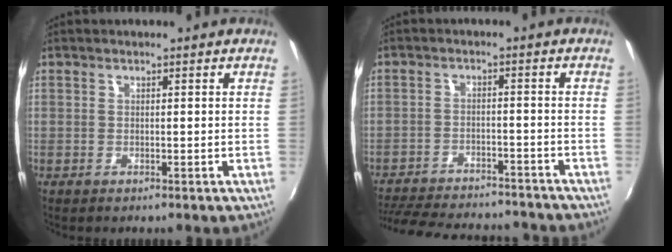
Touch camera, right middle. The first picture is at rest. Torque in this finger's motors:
{"motor_torque": [0.93, -1.21, 0.25, 0.06]}